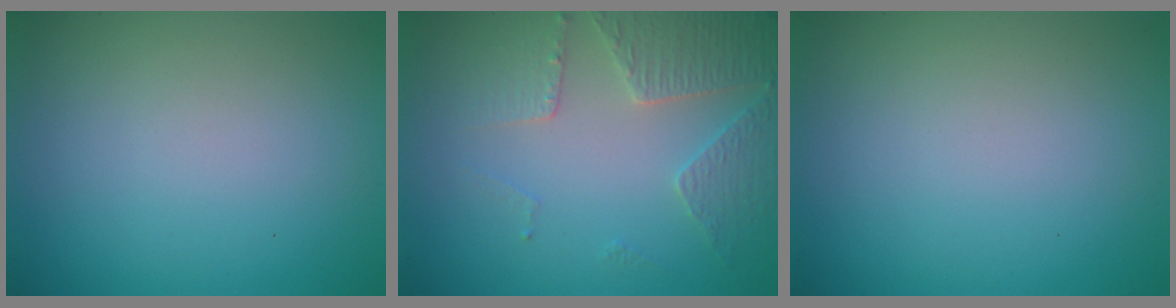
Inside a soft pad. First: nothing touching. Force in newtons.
{"total": 3.7, "press": 3.5, "slide": 1.2}
{"total": 0.0}